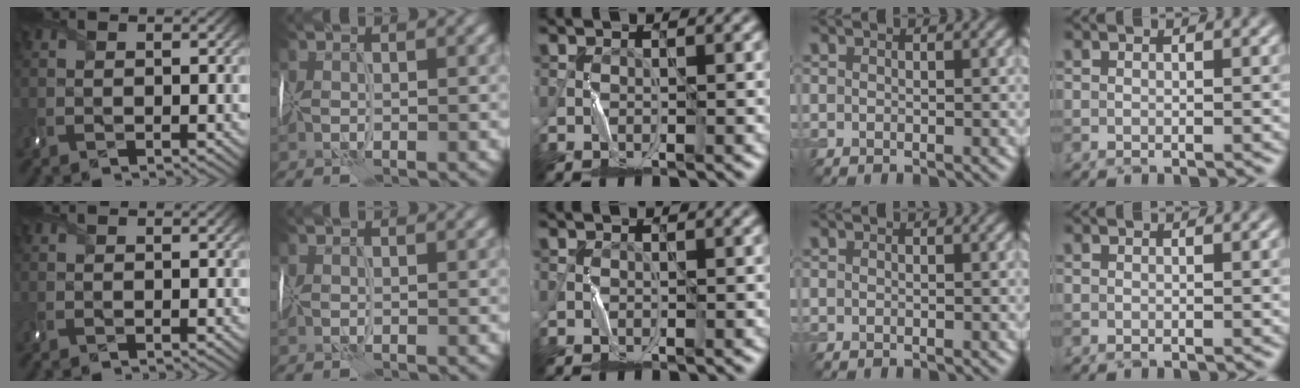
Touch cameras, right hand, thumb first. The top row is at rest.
{}